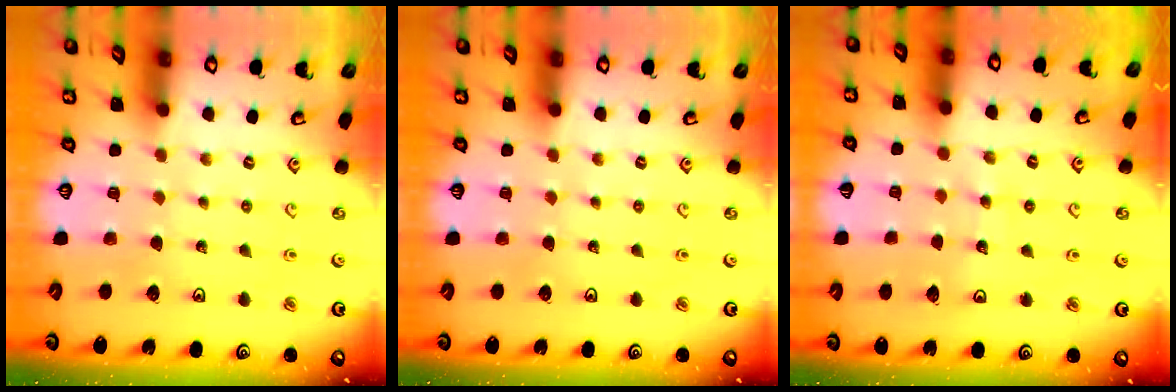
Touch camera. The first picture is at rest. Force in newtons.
{"total": 0.0}
{"total": 7.1, "press": 7.1, "slide": 0.9}